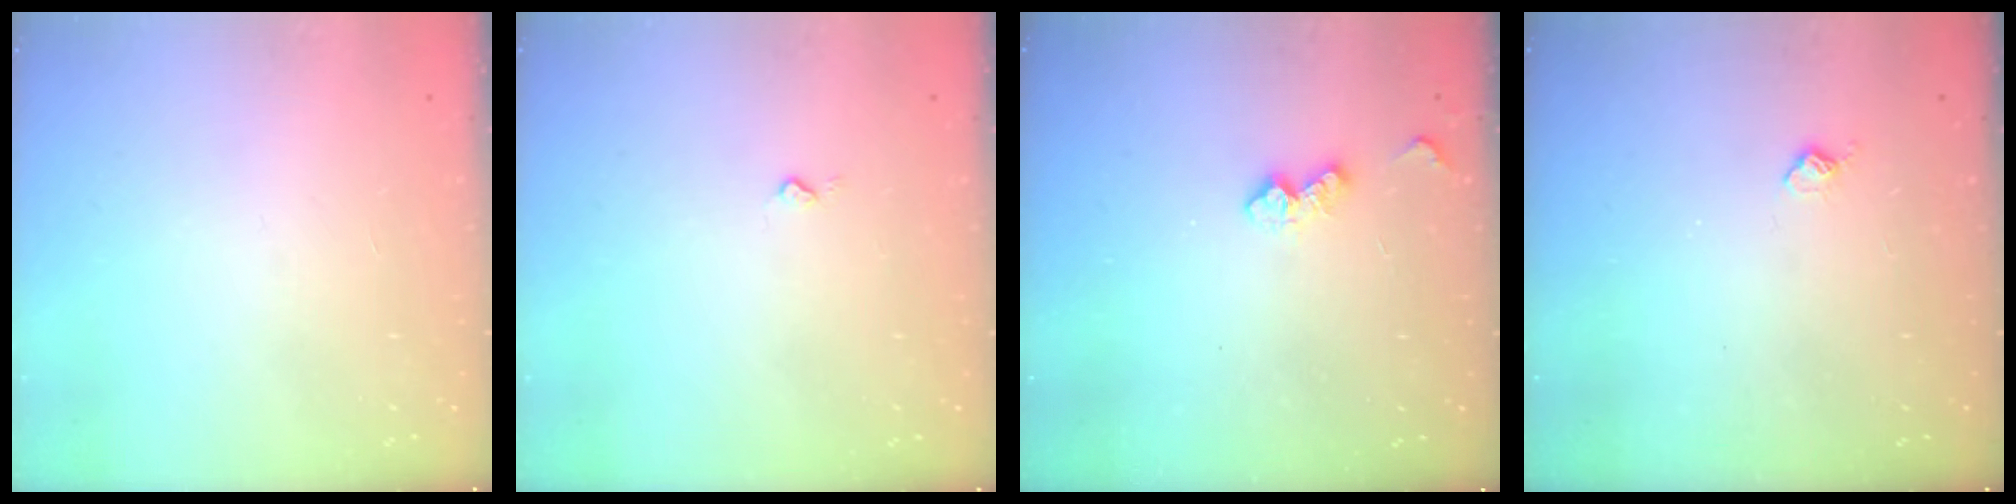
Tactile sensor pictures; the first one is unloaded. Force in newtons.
{"total": 2.7, "press": 2.6, "slide": 0.4}
{"total": 5.4, "press": 5.4, "slide": 0.8}
{"total": 5.0, "press": 5.0, "slide": 0.8}